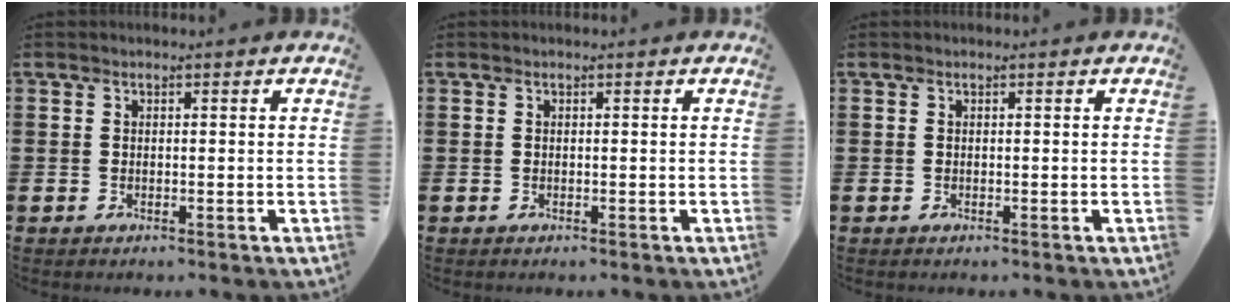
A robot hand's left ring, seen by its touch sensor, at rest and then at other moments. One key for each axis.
{"total": 0.0}
{"total": 0.0}